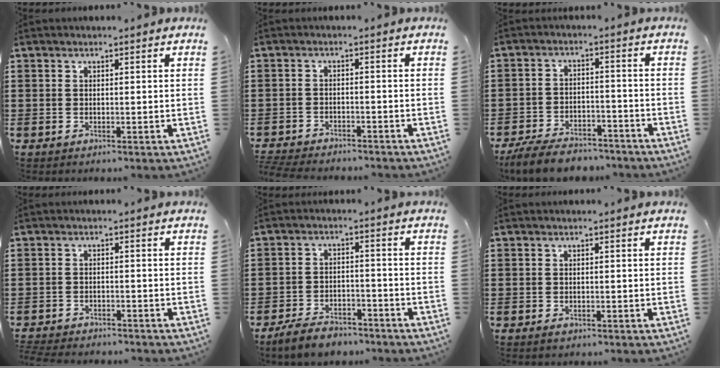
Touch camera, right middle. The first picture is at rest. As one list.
[{"total": 3.4, "force": [-3.4, 0.3, 0.1], "torque": [-0.014, -0.005, -0.074]}, {"total": 6.8, "force": [-6.4, 1.5, 1.8], "torque": [-0.034, 0.014, -0.125]}, {"total": 2.8, "force": [-2.8, 0.3, 0.0], "torque": [-0.007, -0.002, -0.061]}, {"total": 5.2, "force": [-4.9, 1.2, 1.4], "torque": [-0.036, 0.006, -0.100]}, {"total": 0.9, "force": [-0.8, 0.4, 0.3], "torque": [-0.007, -0.001, -0.015]}]